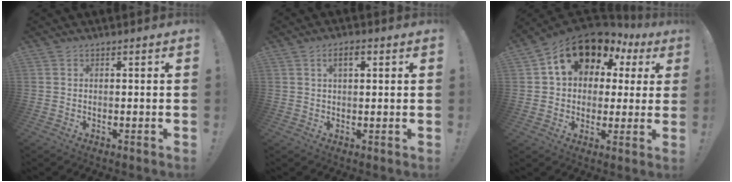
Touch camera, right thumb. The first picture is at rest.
{"total": 3.7, "force": [1.4, 1.7, 3.0], "torque": [-0.040, -0.002, 0.018]}
{"total": 14.6, "force": [8.4, 9.4, 7.3], "torque": [-0.109, -0.053, 0.151]}